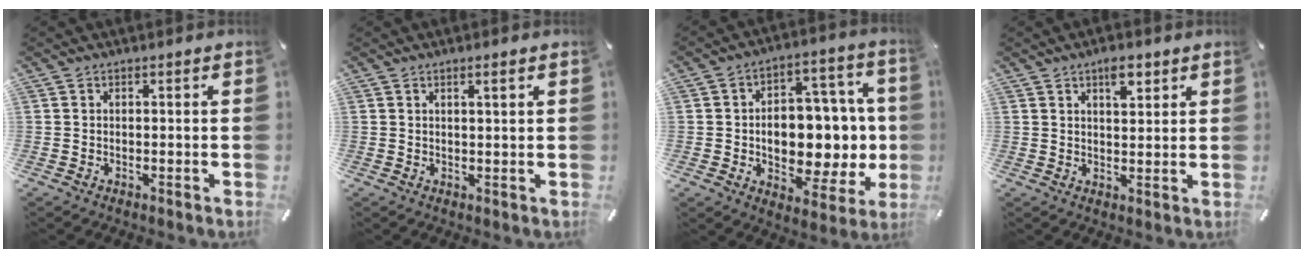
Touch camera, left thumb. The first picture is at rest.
{"total": 1.8, "force": [1.1, 0.0, 1.4], "torque": [-0.029, -0.001, 0.018]}
{"total": 14.7, "force": [-0.6, 9.9, 10.8], "torque": [-0.133, -0.009, -0.003]}
{"total": 4.5, "force": [2.8, 2.1, 2.9], "torque": [-0.038, -0.009, 0.044]}